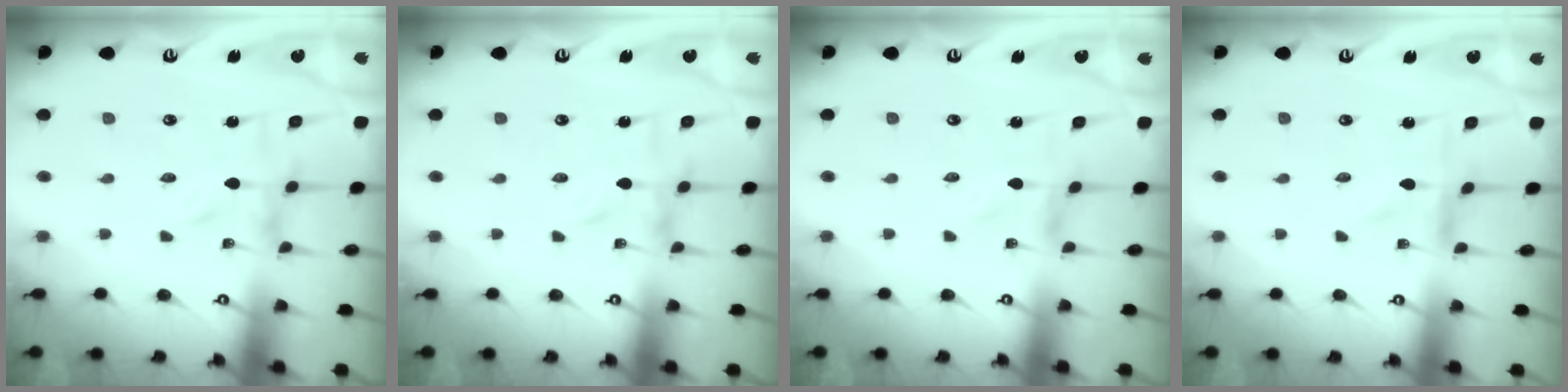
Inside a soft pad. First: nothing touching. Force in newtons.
{"total": 0.0}
{"total": 1.0, "press": 1.0, "slide": 0.0}
{"total": 0.0}